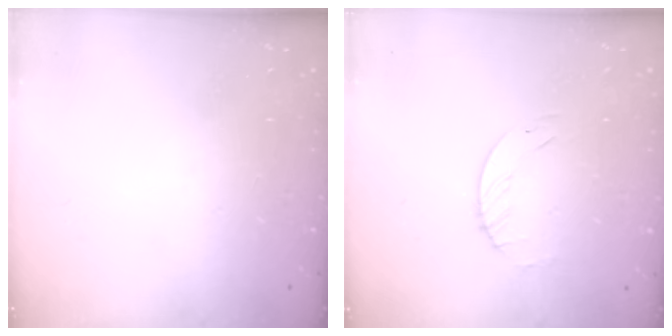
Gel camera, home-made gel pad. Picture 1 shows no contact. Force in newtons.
{"total": 1.7, "press": 1.7, "slide": 0.2}